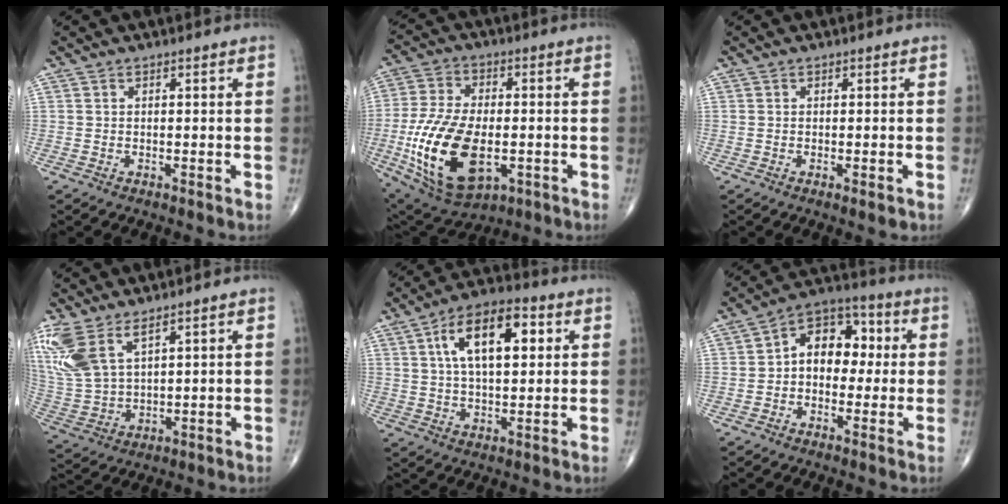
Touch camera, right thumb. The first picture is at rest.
{"total": 20.5, "force": [-4.6, 11.0, 16.7], "torque": [-0.325, -0.002, -0.064]}
{"total": 1.5, "force": [-0.6, 0.3, 1.3], "torque": [-0.018, -0.003, -0.006]}
{"total": 12.2, "force": [7.1, 5.5, 8.2], "torque": [-0.191, -0.019, 0.160]}
{"total": 14.0, "force": [4.1, 6.7, 11.6], "torque": [-0.172, 0.006, 0.062]}
{"total": 10.8, "force": [0.5, 7.7, 7.6], "torque": [-0.072, 0.035, -0.008]}